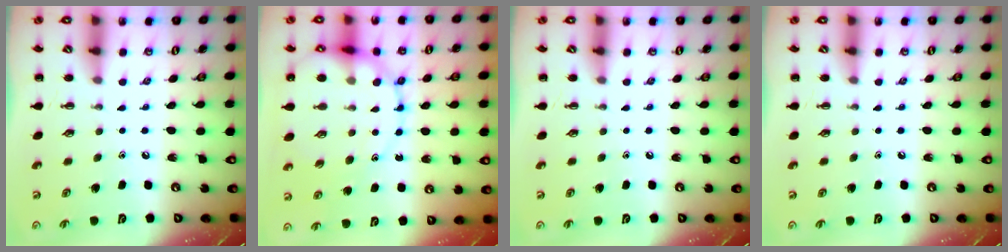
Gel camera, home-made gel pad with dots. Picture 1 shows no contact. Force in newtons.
{"total": 16.9, "press": 16.8, "slide": 2.0}
{"total": 0.0}
{"total": 0.0}